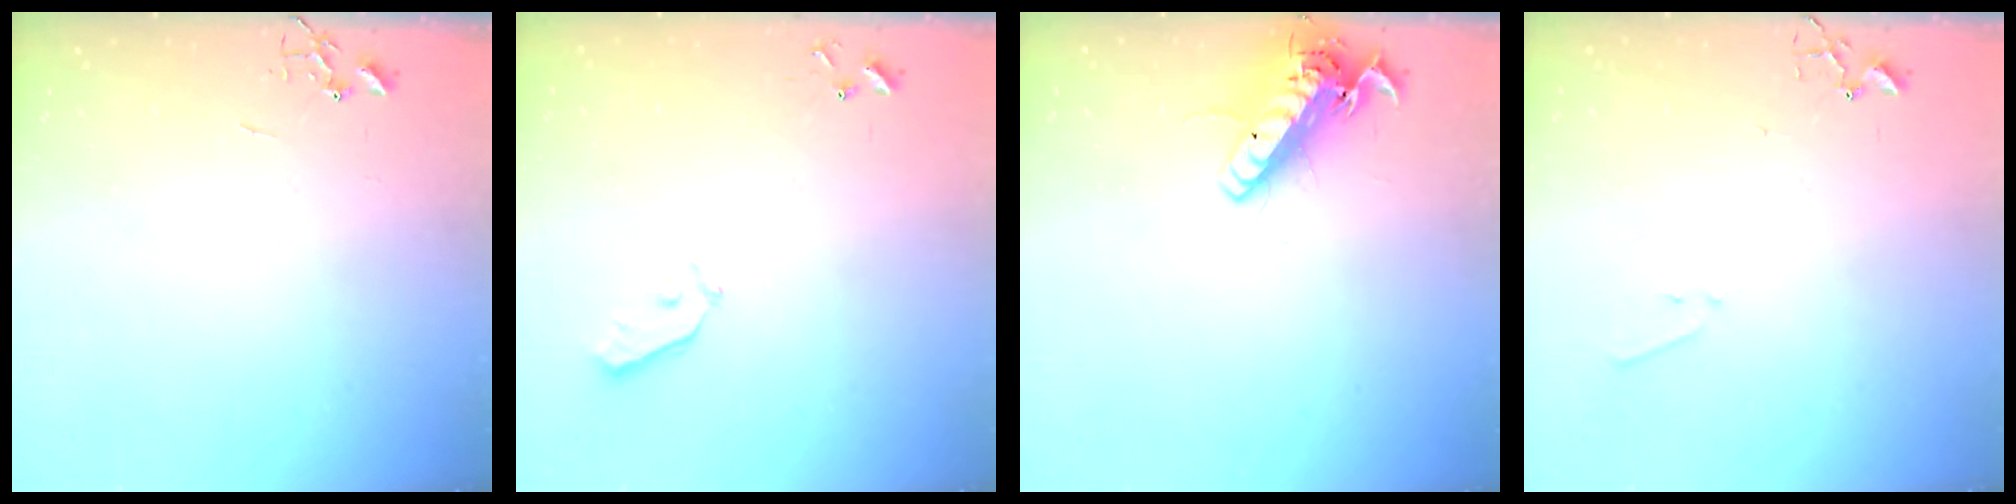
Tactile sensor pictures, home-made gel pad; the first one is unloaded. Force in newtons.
{"total": 3.8, "press": 3.8, "slide": 0.4}
{"total": 15.7, "press": 15.3, "slide": 3.3}
{"total": 5.7, "press": 5.7, "slide": 0.7}